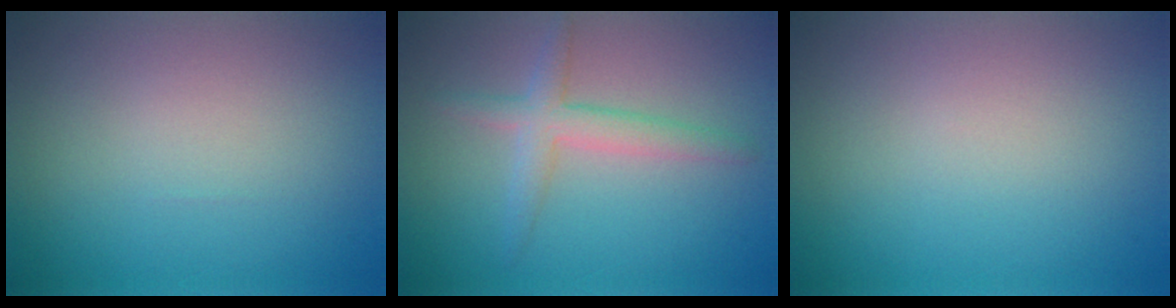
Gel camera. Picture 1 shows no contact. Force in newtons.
{"total": 2.8, "press": 2.8, "slide": 0.1}
{"total": 0.0}